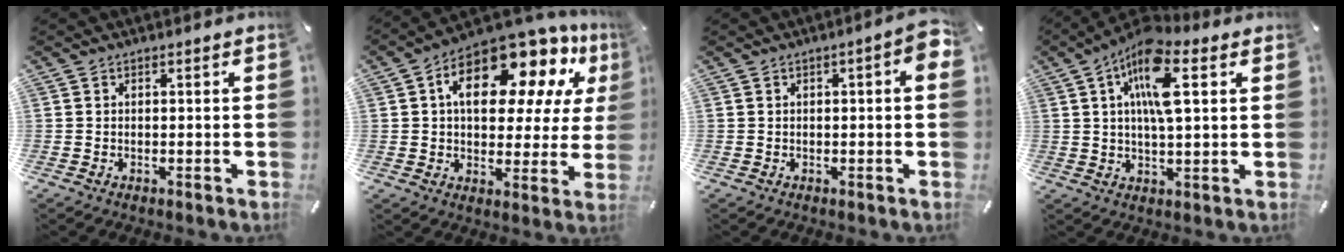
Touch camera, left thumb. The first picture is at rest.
{"total": 18.0, "force": [9.4, 9.7, 11.9], "torque": [-0.187, -0.057, 0.162]}
{"total": 3.9, "force": [0.2, 1.2, 3.7], "torque": [-0.055, 0.008, 0.000]}
{"total": 13.0, "force": [4.8, 4.8, 11.0], "torque": [-0.211, -0.006, 0.079]}